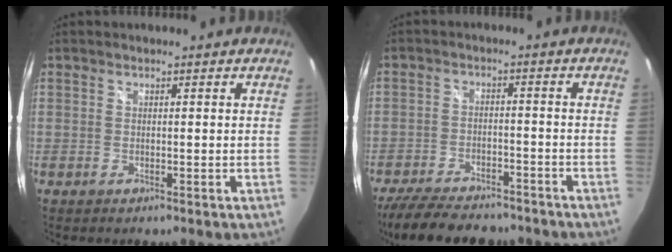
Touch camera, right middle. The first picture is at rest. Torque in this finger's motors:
{"motor_torque": [1.00, -1.14, 0.10, 0.03]}